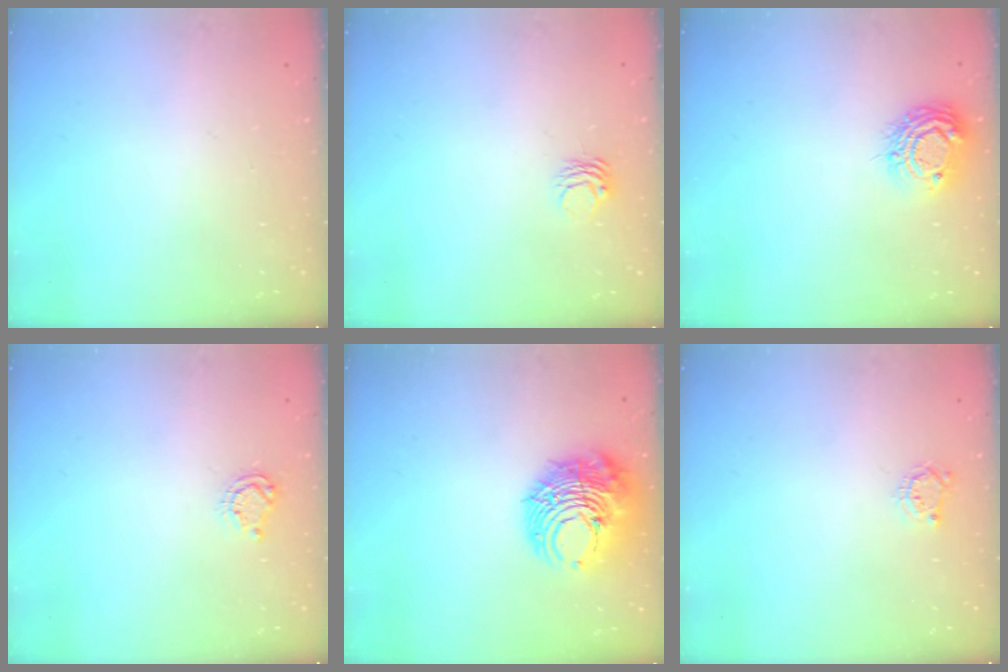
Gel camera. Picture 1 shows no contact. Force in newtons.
{"total": 3.1, "press": 3.1, "slide": 0.1}
{"total": 9.8, "press": 9.8, "slide": 0.6}
{"total": 4.0, "press": 4.0, "slide": 0.5}
{"total": 12.0, "press": 11.9, "slide": 1.5}
{"total": 3.7, "press": 3.7, "slide": 0.5}